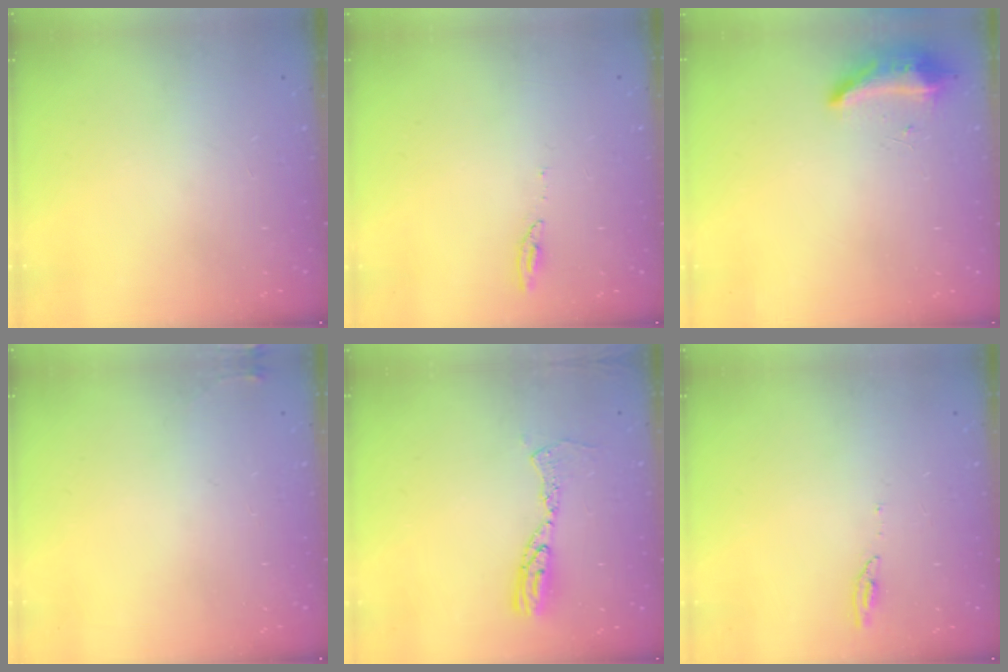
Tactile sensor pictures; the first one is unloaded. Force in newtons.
{"total": 4.1, "press": 4.0, "slide": 0.5}
{"total": 8.7, "press": 8.7, "slide": 0.3}
{"total": 3.6, "press": 3.6, "slide": 0.6}
{"total": 9.3, "press": 9.3, "slide": 0.9}
{"total": 3.7, "press": 3.7, "slide": 0.5}